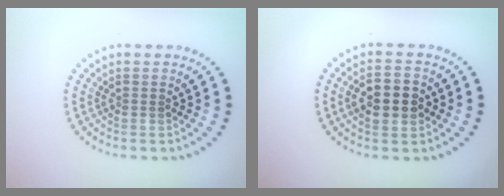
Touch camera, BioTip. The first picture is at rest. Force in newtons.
{"total": 4.4, "press": 4.4, "slide": 0.2}